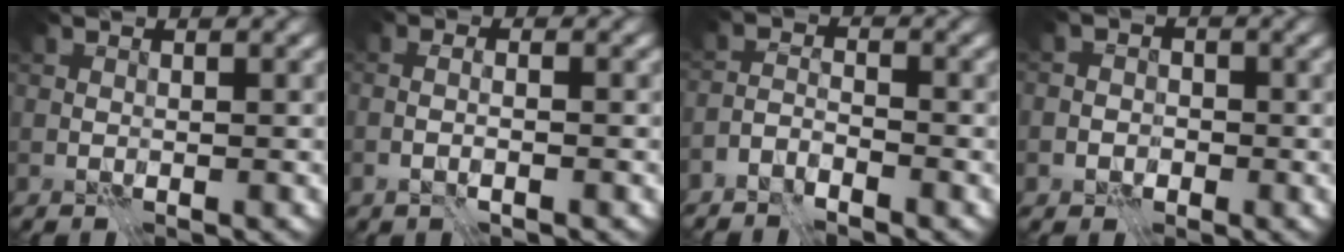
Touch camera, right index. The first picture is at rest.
{"total": 1.2, "force": [-0.6, 0.0, 1.1], "torque": [-0.012, 0.005, -0.014]}
{"total": 2.4, "force": [-2.3, 0.3, 0.4], "torque": [-0.007, 0.006, -0.054]}
{"total": 2.5, "force": [-1.0, 2.2, 0.6], "torque": [0.022, 0.010, -0.038]}